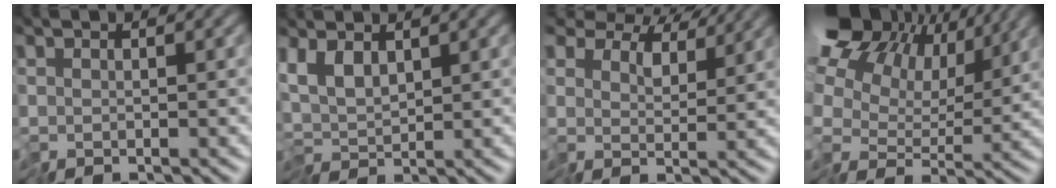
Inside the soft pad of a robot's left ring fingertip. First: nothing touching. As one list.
[{"total": 2.6, "force": [1.0, 0.9, 2.2], "torque": [-0.048, 0.004, 0.013]}, {"total": 8.4, "force": [6.6, 4.1, 3.2], "torque": [-0.090, 0.010, 0.104]}, {"total": 13.5, "force": [6.1, 8.5, 8.5], "torque": [-0.172, 0.037, 0.107]}]